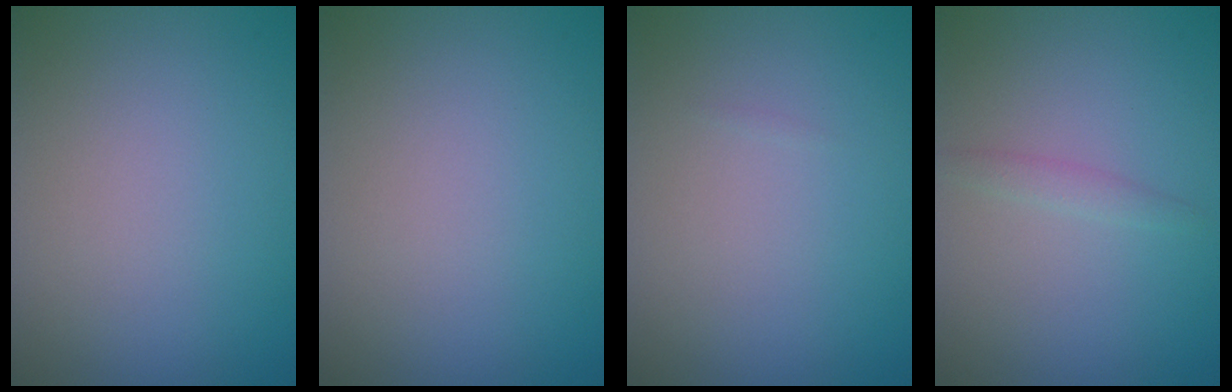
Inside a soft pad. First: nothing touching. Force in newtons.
{"total": 0.0}
{"total": 0.0}
{"total": 0.5, "press": 0.5, "slide": 0.1}